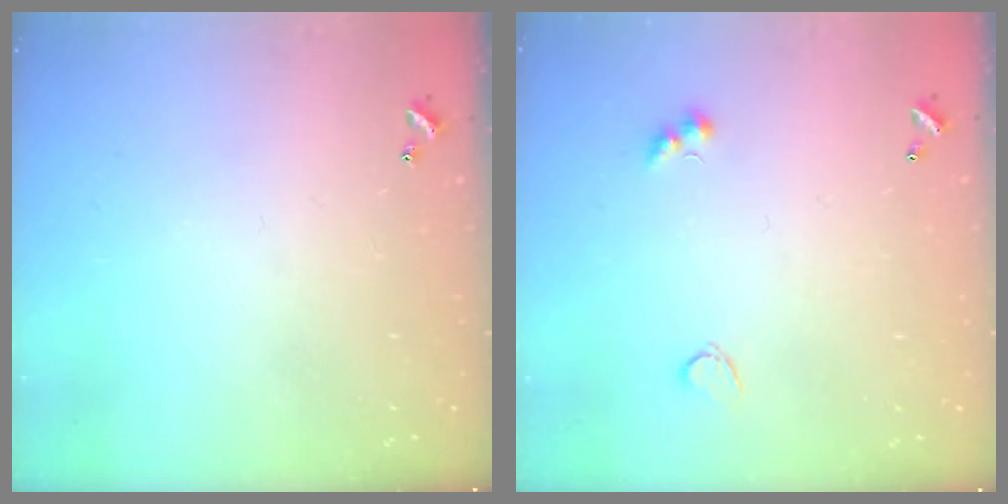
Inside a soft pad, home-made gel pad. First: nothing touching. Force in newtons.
{"total": 2.8, "press": 2.7, "slide": 0.7}